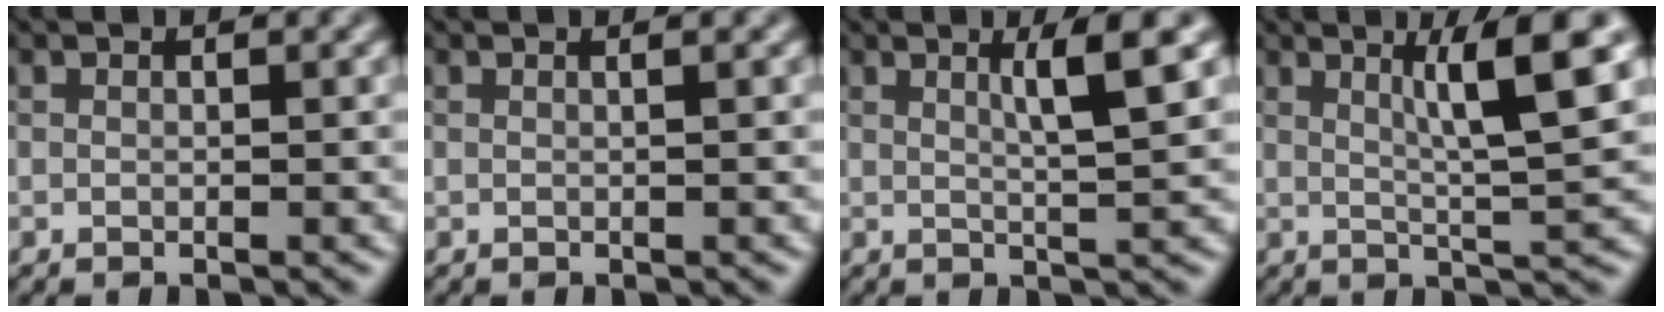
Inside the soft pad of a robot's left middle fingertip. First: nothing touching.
{"total": 1.2, "force": [0.5, 0.6, 1.0], "torque": [-0.005, 0.000, -0.009]}
{"total": 3.7, "force": [1.4, 0.4, 3.4], "torque": [-0.047, 0.004, 0.023]}
{"total": 6.4, "force": [2.2, 0.6, 6.0], "torque": [-0.088, 0.004, 0.040]}